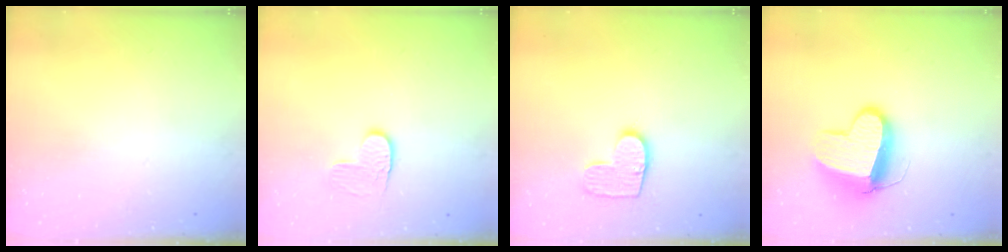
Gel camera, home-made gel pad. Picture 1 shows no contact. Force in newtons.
{"total": 4.7, "press": 4.7, "slide": 0.2}
{"total": 9.8, "press": 9.8, "slide": 0.4}
{"total": 12.0, "press": 11.9, "slide": 1.2}